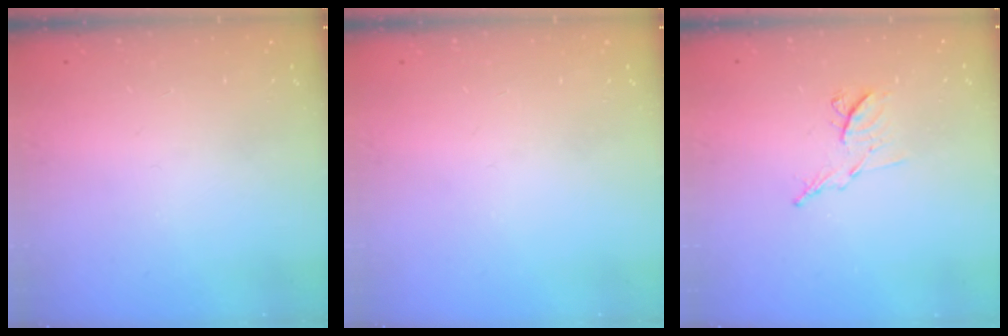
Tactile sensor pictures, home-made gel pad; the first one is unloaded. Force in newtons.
{"total": 0.0}
{"total": 7.6, "press": 7.5, "slide": 1.1}